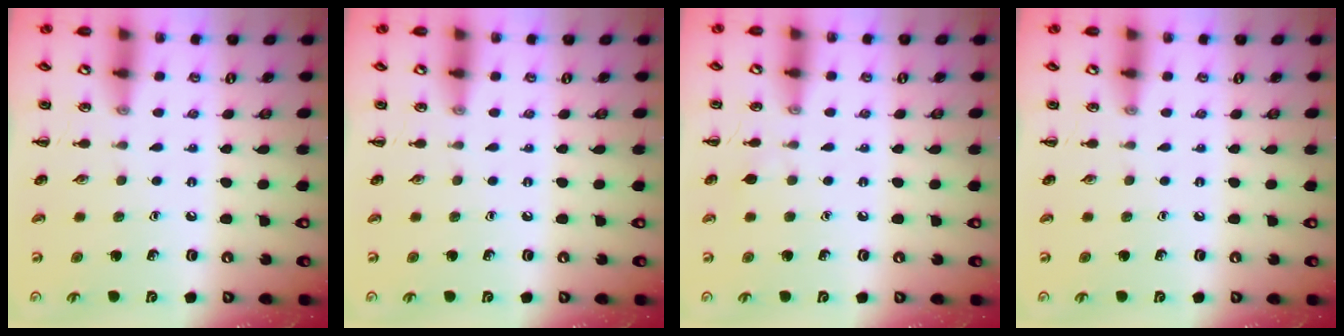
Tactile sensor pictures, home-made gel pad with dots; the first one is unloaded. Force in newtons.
{"total": 0.0}
{"total": 2.8, "press": 2.6, "slide": 0.8}
{"total": 0.0}